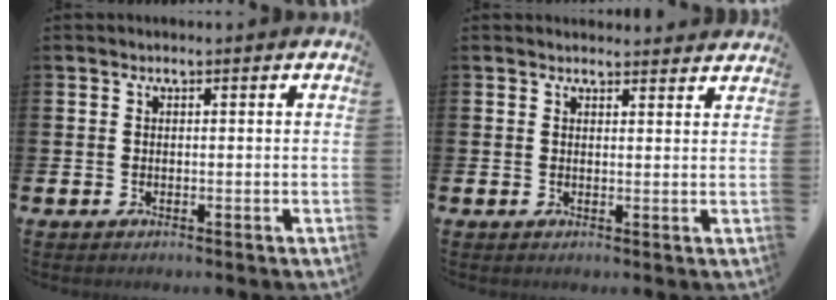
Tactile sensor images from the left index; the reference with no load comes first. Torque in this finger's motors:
{"motor_torque": [0.83, -1.07, 0.29, 0.00]}